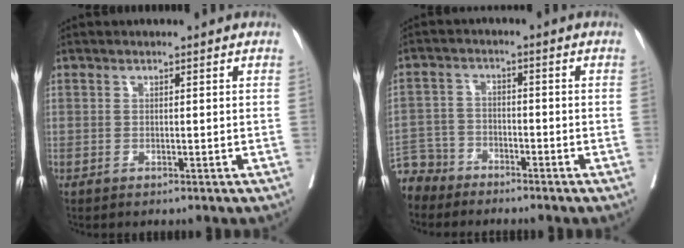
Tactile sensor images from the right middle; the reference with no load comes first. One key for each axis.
{"total": 6.6, "fx": -6.0, "fy": 2.9, "fz": -0.3, "tx": 0.007, "ty": -0.001, "tz": -0.121}